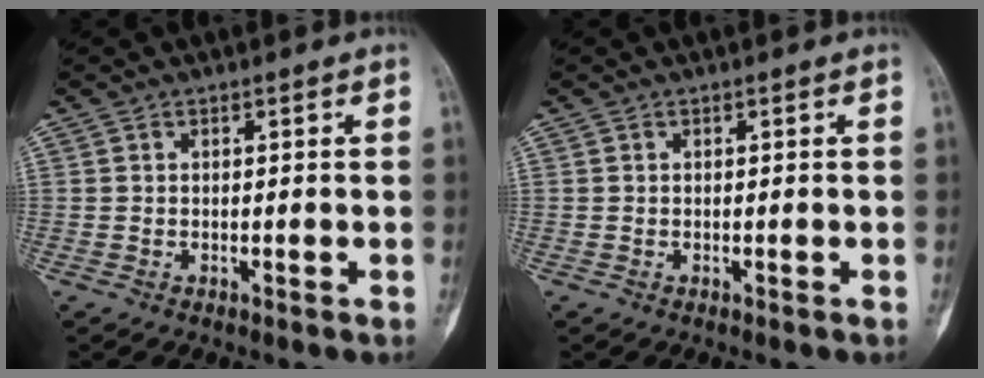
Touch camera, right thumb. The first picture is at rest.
{"total": 0.0}